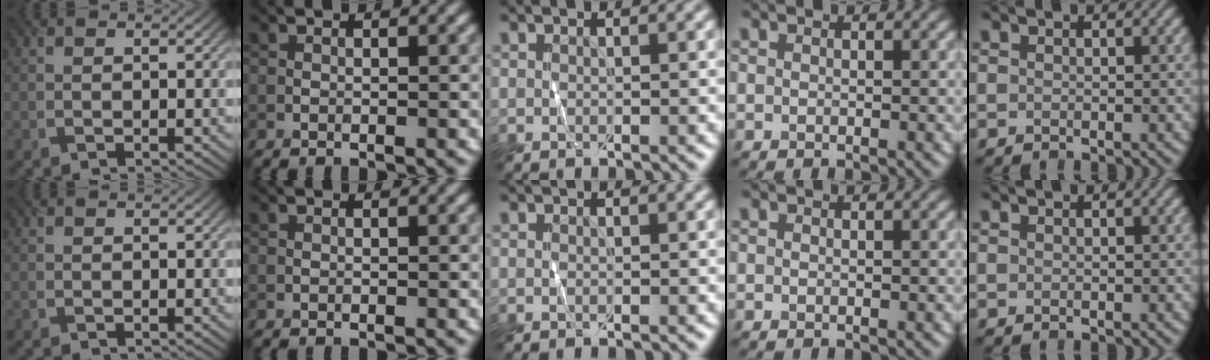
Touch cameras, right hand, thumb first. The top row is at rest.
{}